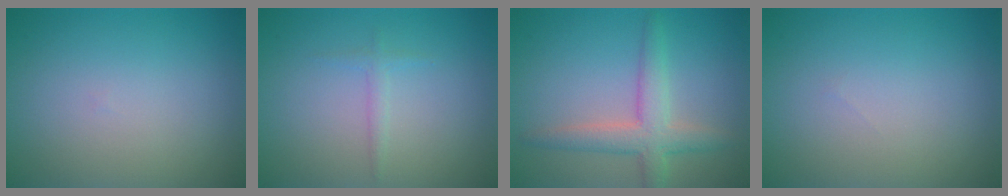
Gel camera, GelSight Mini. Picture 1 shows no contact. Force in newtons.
{"total": 0.9, "press": 0.9, "slide": 0.0}
{"total": 3.9, "press": 3.9, "slide": 0.1}
{"total": 0.0}